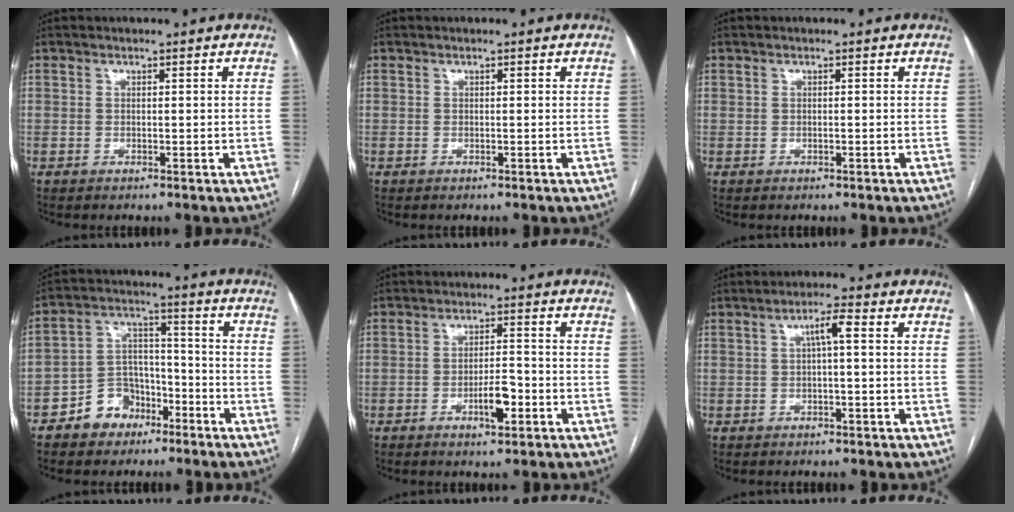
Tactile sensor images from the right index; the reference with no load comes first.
{"total": 0.0}
{"total": 0.0}
{"total": 8.2, "force": [-5.0, 5.9, 2.7], "torque": [-0.052, 0.025, -0.084]}
{"total": 4.8, "force": [-2.1, 1.3, 4.1], "torque": [-0.073, 0.001, -0.034]}
{"total": 3.1, "force": [0.5, 0.3, 3.1], "torque": [-0.053, 0.010, 0.010]}